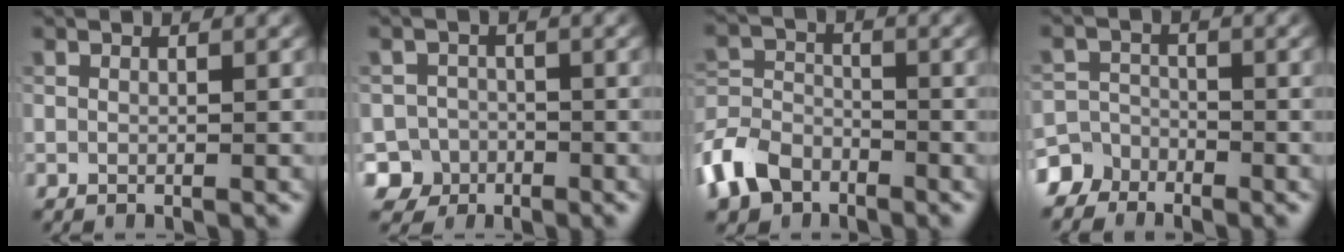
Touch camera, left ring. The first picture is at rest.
{"total": 4.4, "force": [-2.6, 3.5, 0.0], "torque": [0.025, 0.000, -0.047]}
{"total": 6.0, "force": [-4.0, 3.7, 2.5], "torque": [-0.055, 0.000, -0.092]}
{"total": 4.9, "force": [-3.9, 3.0, 0.2], "torque": [0.018, -0.005, -0.073]}